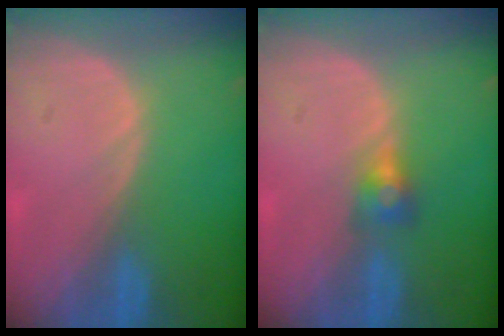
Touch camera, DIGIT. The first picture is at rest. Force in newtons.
{"total": 2.8, "press": 2.5, "slide": 1.3}